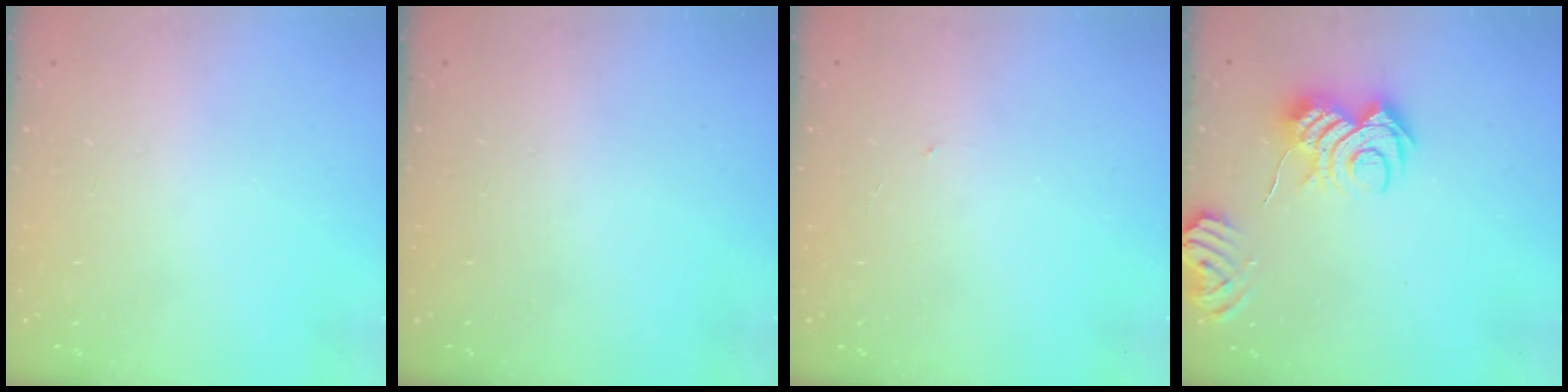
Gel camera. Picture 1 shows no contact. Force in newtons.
{"total": 0.0}
{"total": 0.6, "press": 0.6, "slide": 0.1}
{"total": 9.0, "press": 9.0, "slide": 1.0}